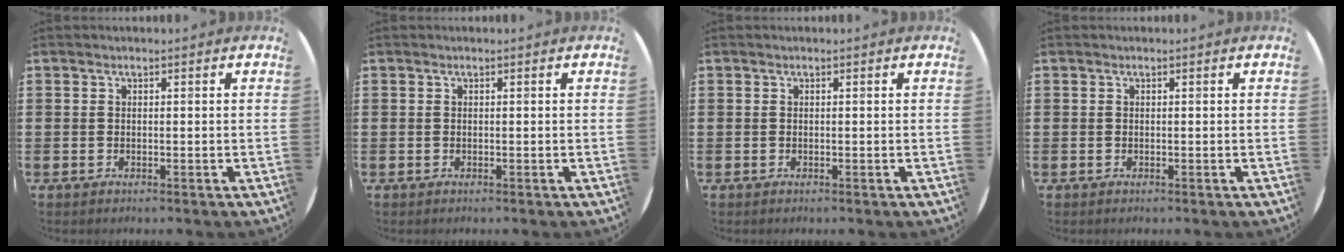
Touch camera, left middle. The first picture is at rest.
{"total": 0.0}
{"total": 0.0}
{"total": 0.0}